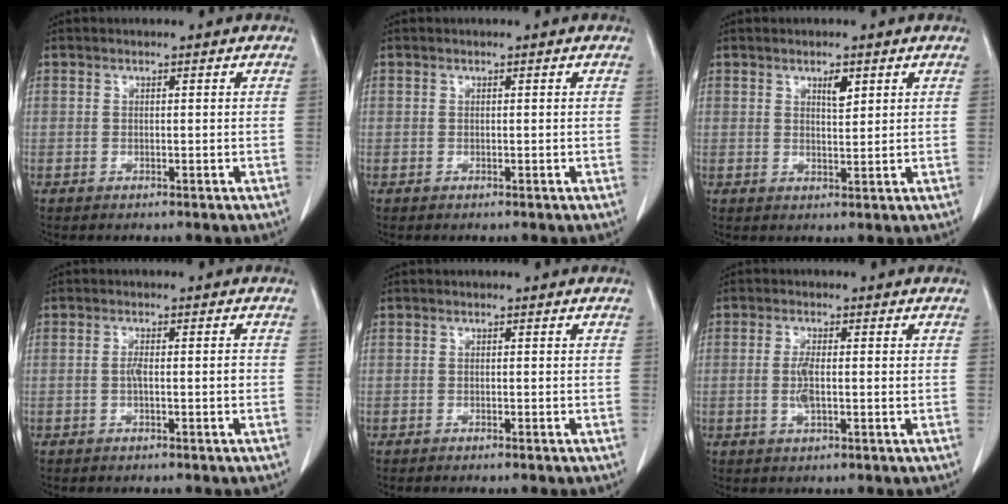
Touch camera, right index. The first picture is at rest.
{"total": 0.0}
{"total": 2.6, "force": [1.5, 0.9, 2.0], "torque": [-0.034, -0.004, 0.027]}
{"total": 2.4, "force": [-0.5, 0.4, 2.3], "torque": [-0.042, 0.001, -0.007]}
{"total": 0.0}
{"total": 3.5, "force": [-0.2, 1.0, 3.3], "torque": [-0.072, -0.003, -0.005]}